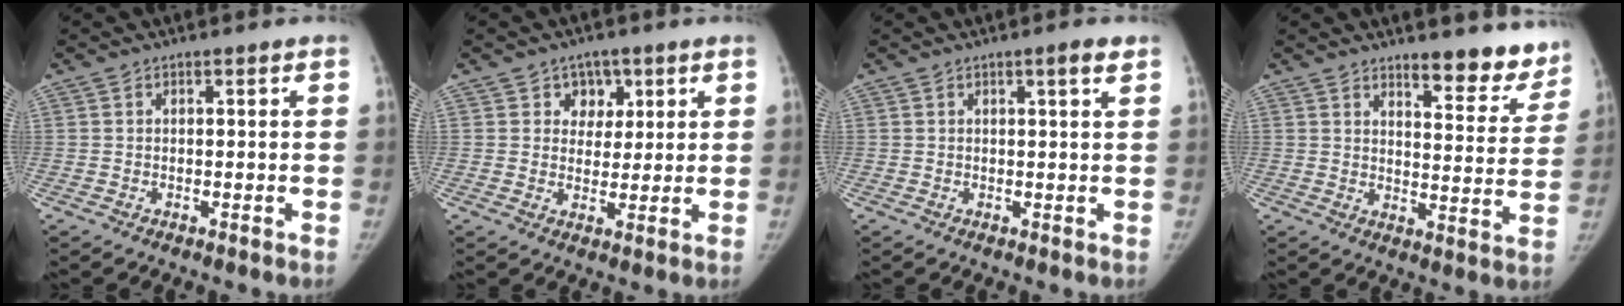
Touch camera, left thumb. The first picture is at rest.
{"total": 4.9, "force": [2.1, 4.2, 1.3], "torque": [0.019, -0.004, 0.029]}
{"total": 2.3, "force": [1.3, 0.1, 1.9], "torque": [-0.028, -0.005, 0.018]}
{"total": 11.3, "force": [9.5, 3.7, 4.9], "torque": [-0.014, -0.070, 0.115]}